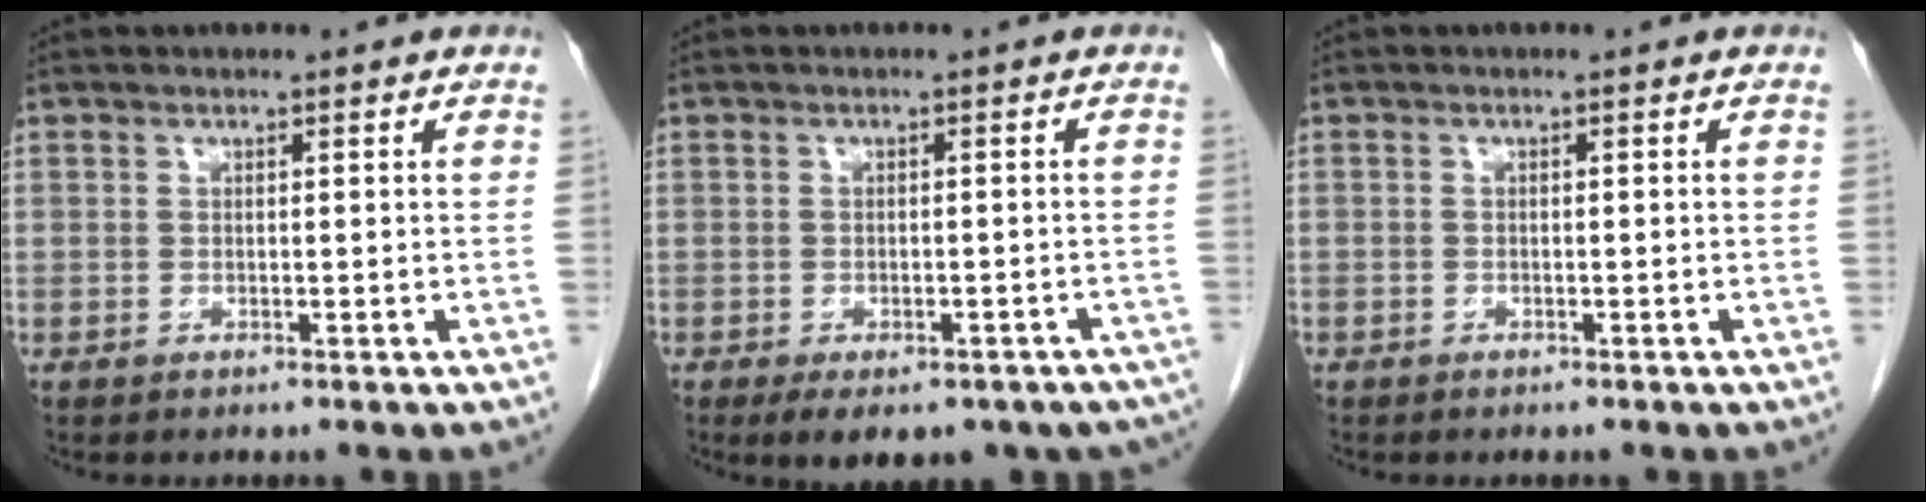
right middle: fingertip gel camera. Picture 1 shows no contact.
{"total": 14.6, "force": [-10.7, 6.9, 7.1], "torque": [-0.092, -0.001, -0.119]}
{"total": 0.7, "force": [-0.5, 0.4, 0.1], "torque": [-0.007, 0.003, -0.011]}